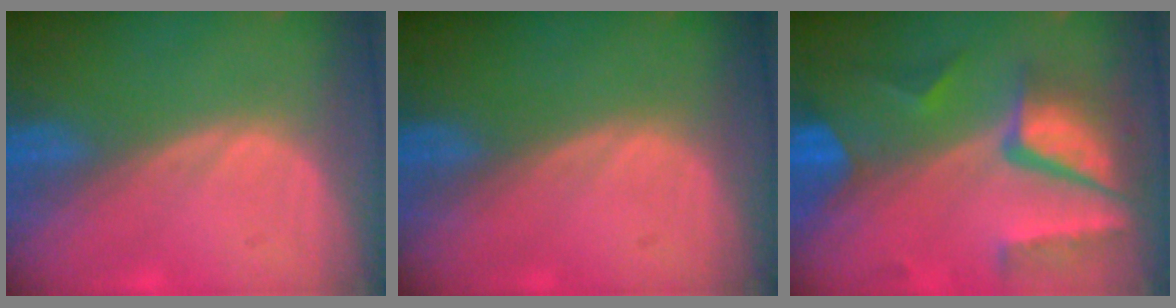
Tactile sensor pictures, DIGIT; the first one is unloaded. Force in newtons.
{"total": 0.0}
{"total": 10.4, "press": 8.7, "slide": 5.7}